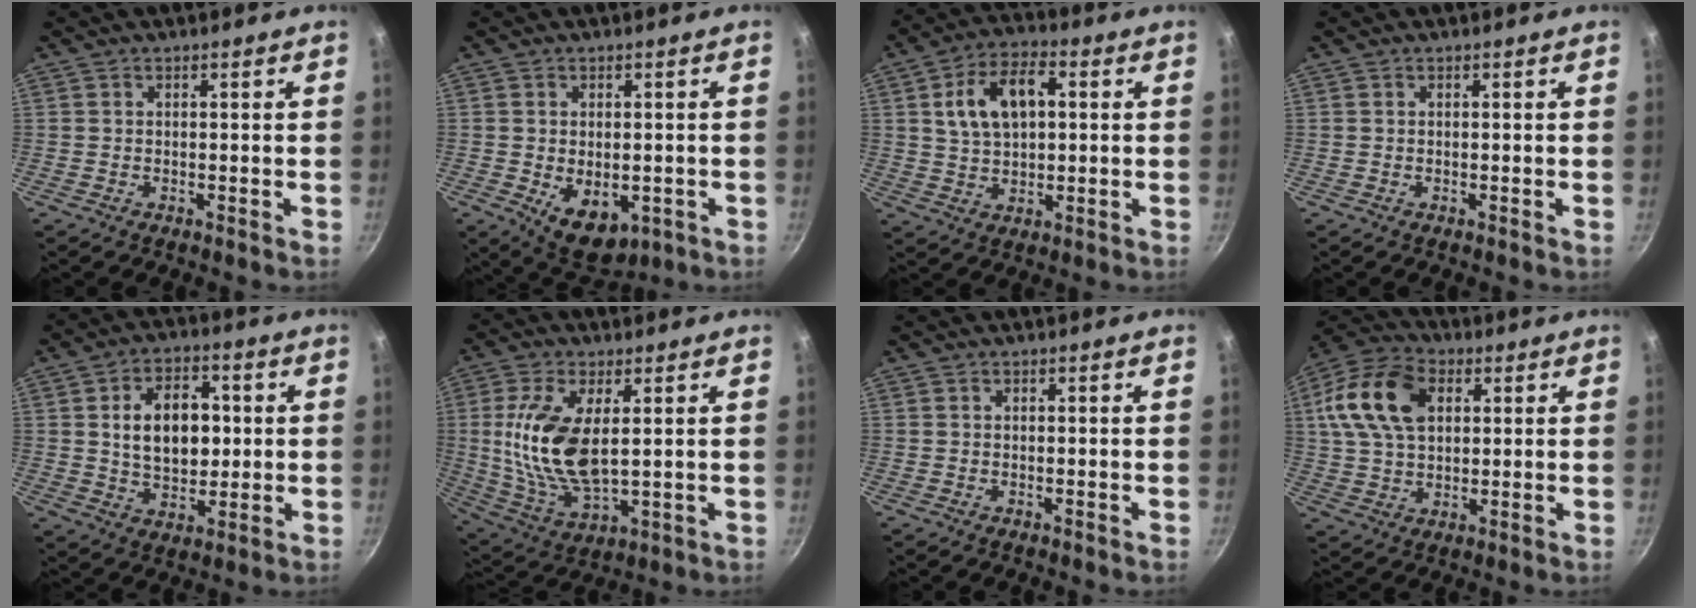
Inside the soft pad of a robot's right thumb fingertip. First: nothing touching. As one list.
[{"total": 8.8, "force": [-1.9, 5.7, 6.5], "torque": [-0.077, -0.009, -0.009]}, {"total": 11.8, "force": [2.4, 7.2, 9.0], "torque": [-0.141, 0.016, 0.039]}, {"total": 0.0}, {"total": 12.7, "force": [1.6, 8.5, 9.3], "torque": [-0.115, 0.002, 0.027]}, {"total": 15.3, "force": [2.4, 7.4, 13.2], "torque": [-0.261, -0.016, 0.054]}, {"total": 0.0}, {"total": 16.4, "force": [4.3, 11.0, 11.4], "torque": [-0.199, 0.013, 0.068]}]